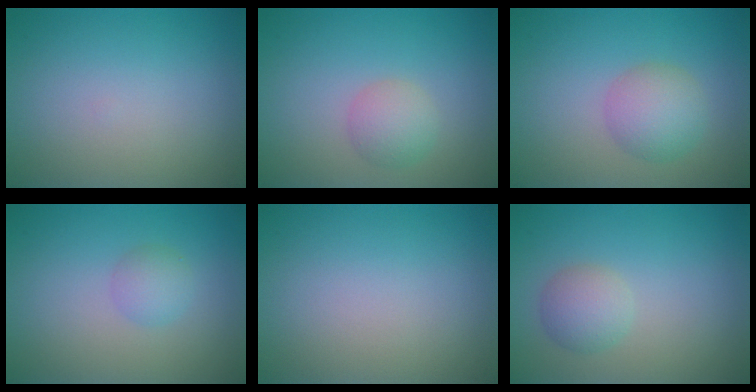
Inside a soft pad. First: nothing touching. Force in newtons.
{"total": 2.3, "press": 2.3, "slide": 0.1}
{"total": 3.4, "press": 3.4, "slide": 0.1}
{"total": 1.7, "press": 1.7, "slide": 0.0}
{"total": 0.0}
{"total": 2.3, "press": 2.3, "slide": 0.0}